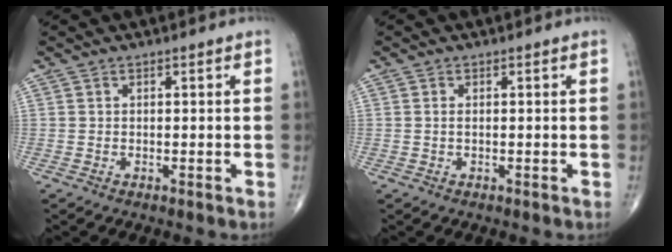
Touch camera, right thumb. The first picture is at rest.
{"total": 0.6, "force": [0.0, 0.2, 0.5], "torque": [-0.012, -0.001, 0.001]}